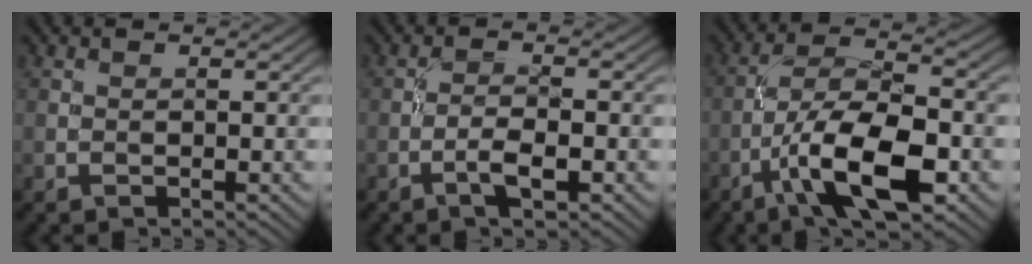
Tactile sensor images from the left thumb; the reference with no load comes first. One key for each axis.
{"total": 2.9, "fx": -1.5, "fy": 0.7, "fz": 2.4, "tx": -0.051, "ty": 0.005, "tz": -0.036}
{"total": 11.1, "fx": -4.9, "fy": 3.8, "fz": 9.2, "tx": -0.162, "ty": 0.005, "tz": -0.097}